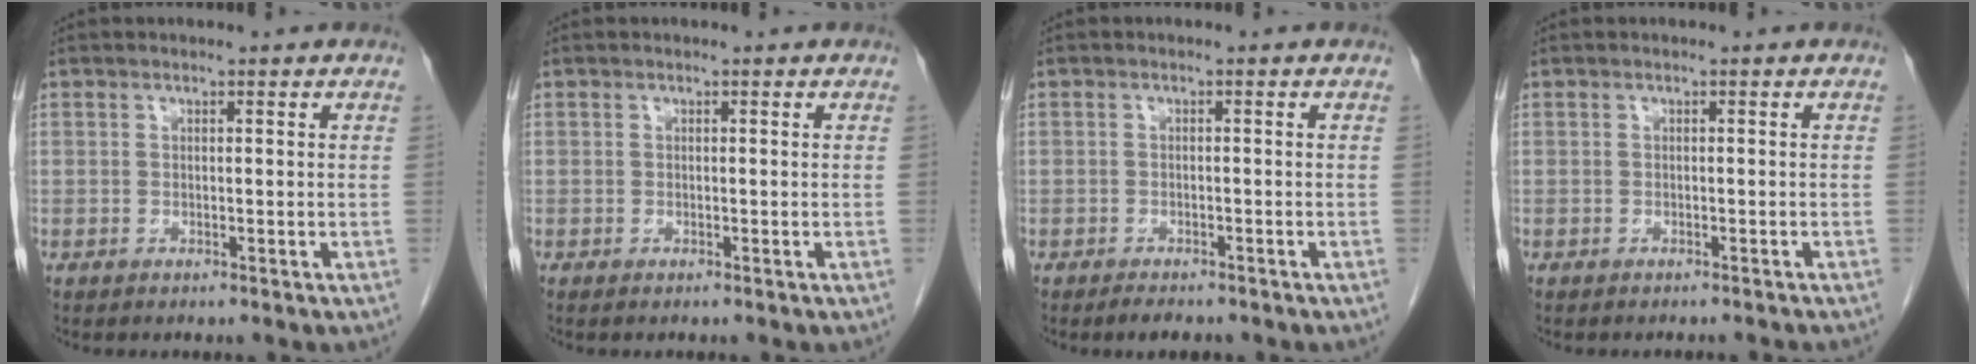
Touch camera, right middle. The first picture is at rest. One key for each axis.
{"total": 0.0}
{"total": 2.4, "fx": -2.0, "fy": 0.9, "fz": 1.0, "tx": -0.020, "ty": -0.003, "tz": -0.026}
{"total": 3.5, "fx": -3.3, "fy": 0.6, "fz": 1.0, "tx": -0.016, "ty": -0.009, "tz": -0.037}